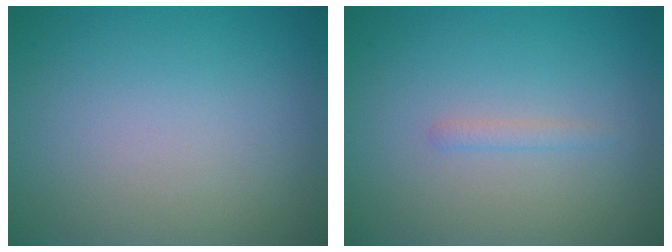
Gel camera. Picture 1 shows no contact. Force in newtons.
{"total": 0.8, "press": 0.8, "slide": 0.0}